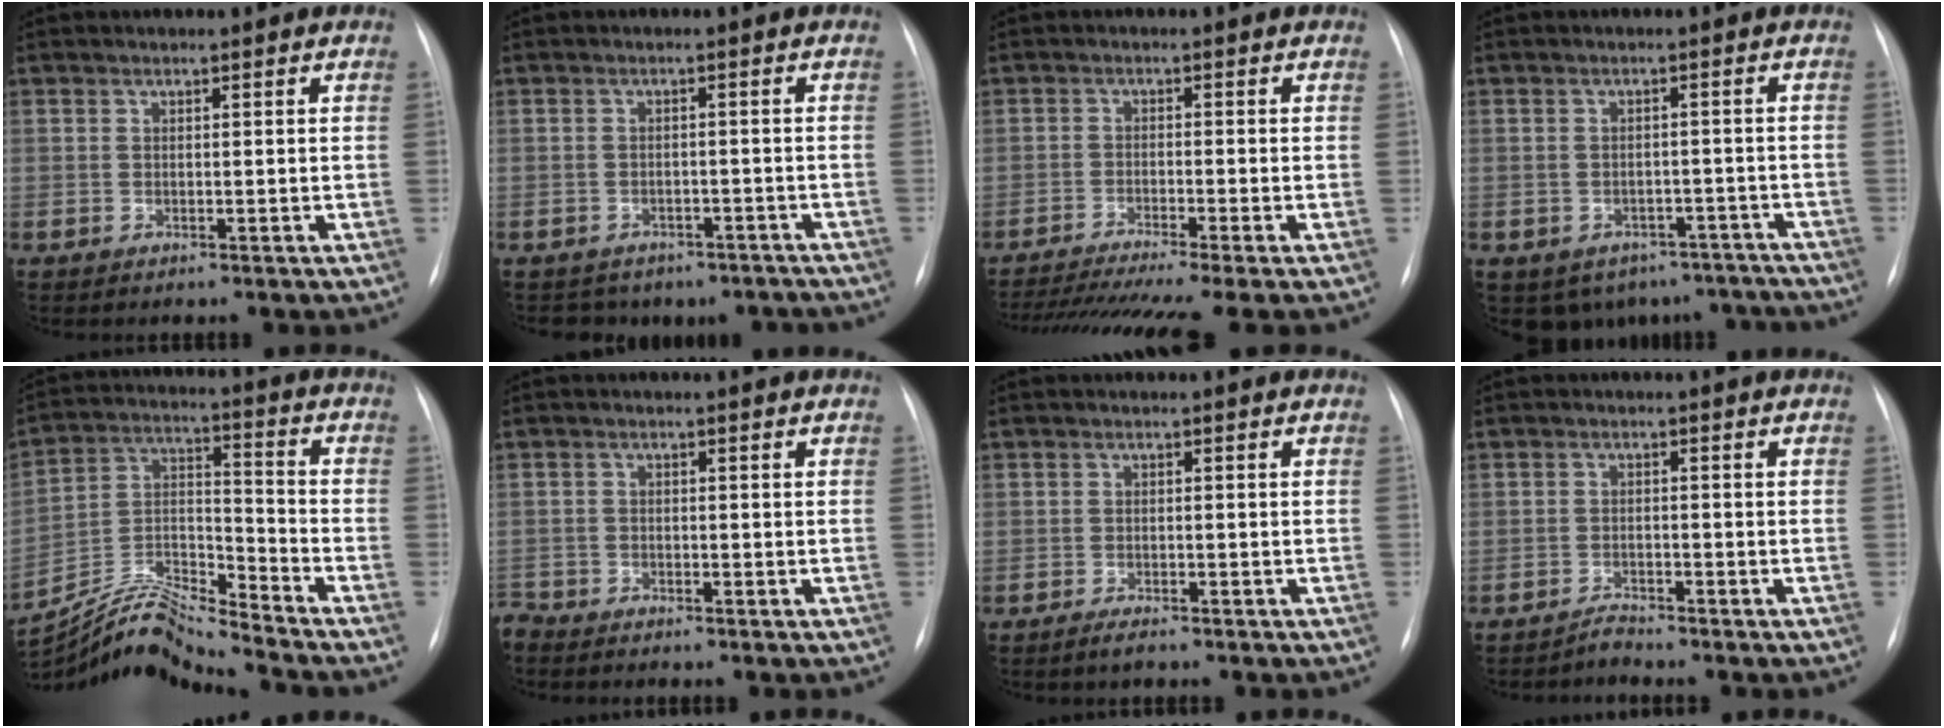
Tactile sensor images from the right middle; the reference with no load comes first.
{"total": 7.3, "force": [-5.8, 4.4, 1.0], "torque": [-0.011, 0.016, -0.055]}
{"total": 12.4, "force": [-10.1, -0.9, 7.3], "torque": [-0.120, -0.025, -0.159]}
{"total": 10.5, "force": [-7.8, 6.6, 2.1], "torque": [-0.024, 0.014, -0.080]}
{"total": 13.7, "force": [-13.3, -1.4, 2.9], "torque": [-0.061, 0.036, -0.253]}
{"total": 2.7, "force": [-2.7, 0.7, 0.1], "torque": [0.000, -0.007, -0.052]}
{"total": 1.4, "force": [-1.2, 0.2, 0.7], "torque": [-0.019, -0.002, -0.020]}
{"total": 1.5, "force": [-1.5, -0.2, -0.3], "torque": [0.009, -0.006, -0.027]}